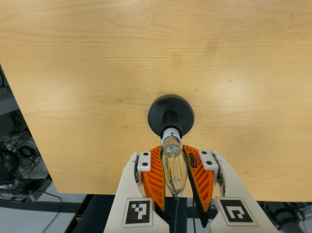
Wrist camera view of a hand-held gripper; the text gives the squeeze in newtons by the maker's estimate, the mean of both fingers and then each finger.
{"total": 19.3, "left": 18.0, "right": 20.6}